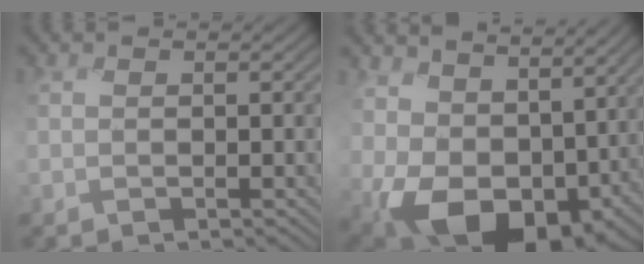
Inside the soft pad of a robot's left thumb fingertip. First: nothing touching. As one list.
[{"total": 14.9, "force": [1.5, 10.5, 10.5], "torque": [-0.222, -0.028, 0.060]}]